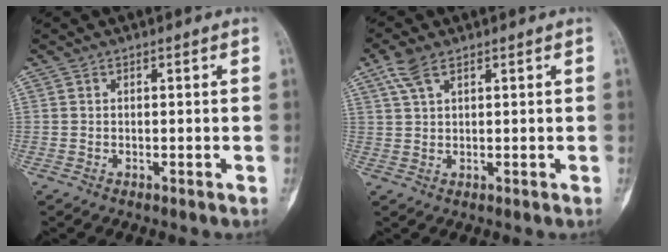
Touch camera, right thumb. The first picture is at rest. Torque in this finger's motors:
{"motor_torque": [0.00, 5.01, 2.39, 0.38, 0.18]}